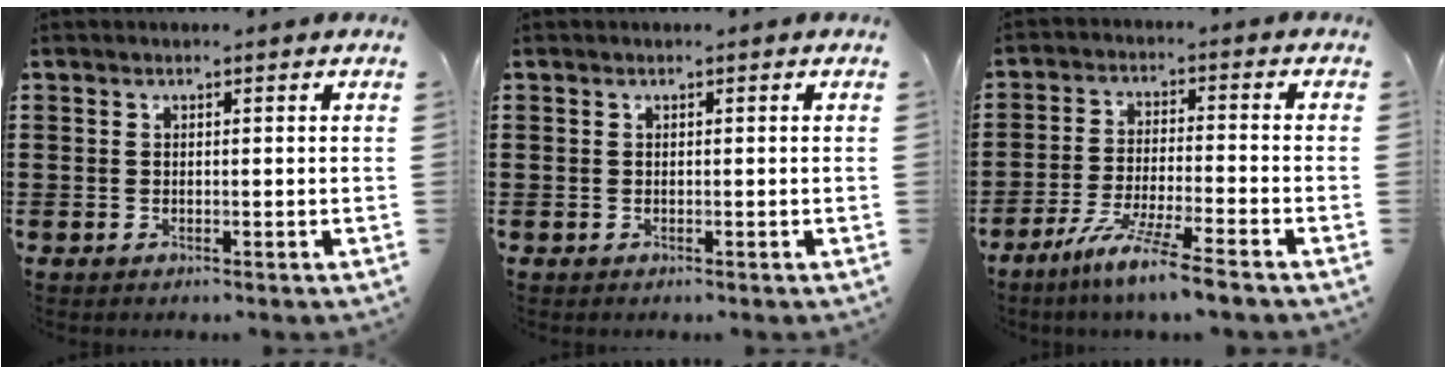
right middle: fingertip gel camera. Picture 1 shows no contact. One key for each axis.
{"total": 0.0}
{"total": 7.5, "fx": -6.2, "fy": -0.6, "fz": 4.2, "tx": -0.084, "ty": -0.016, "tz": -0.116}